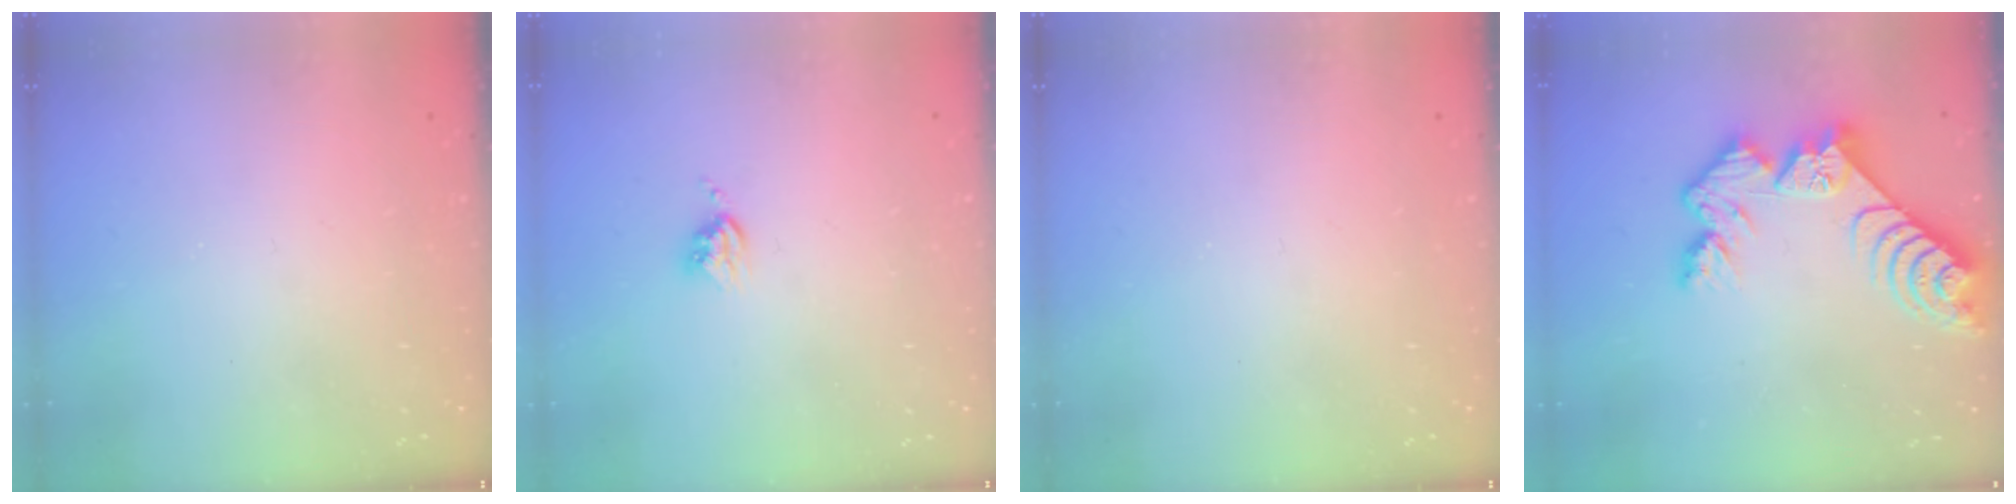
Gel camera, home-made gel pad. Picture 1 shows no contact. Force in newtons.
{"total": 3.8, "press": 3.8, "slide": 0.5}
{"total": 0.0}
{"total": 11.8, "press": 11.8, "slide": 1.1}